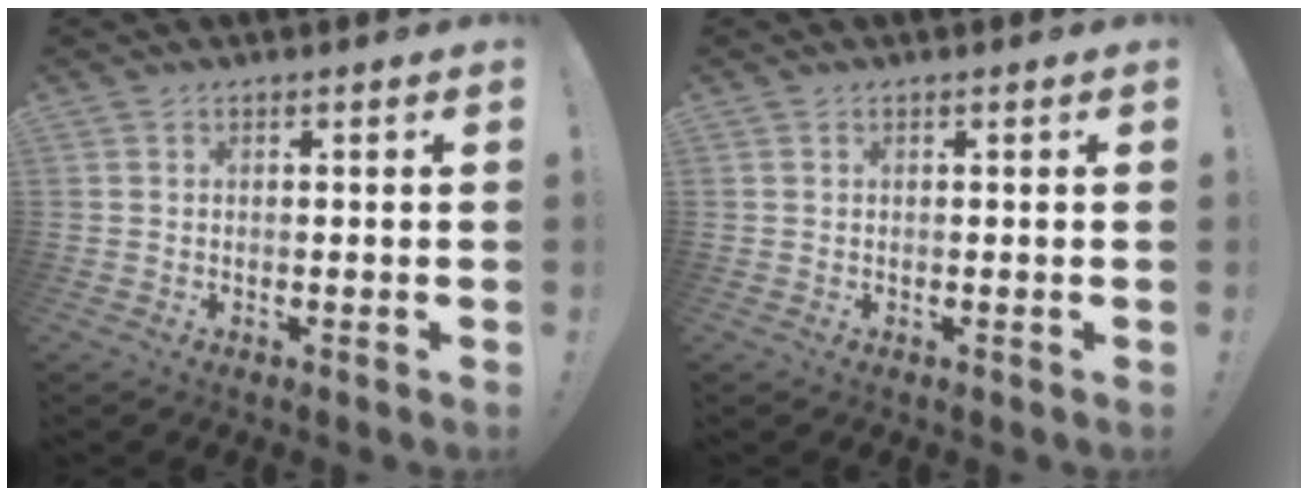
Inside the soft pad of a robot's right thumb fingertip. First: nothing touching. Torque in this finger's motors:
{"motor_torque": [0.22, 0.10, 0.16, -0.06, 0.00]}